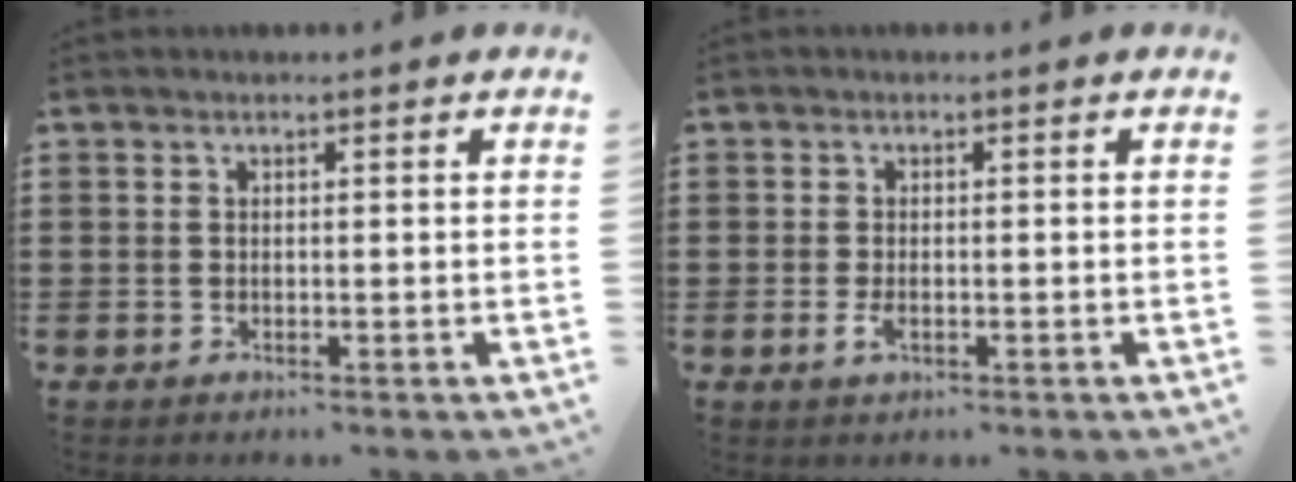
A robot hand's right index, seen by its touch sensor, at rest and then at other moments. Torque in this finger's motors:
{"motor_torque": [1.05, 1.09, 0.14, 0.00]}